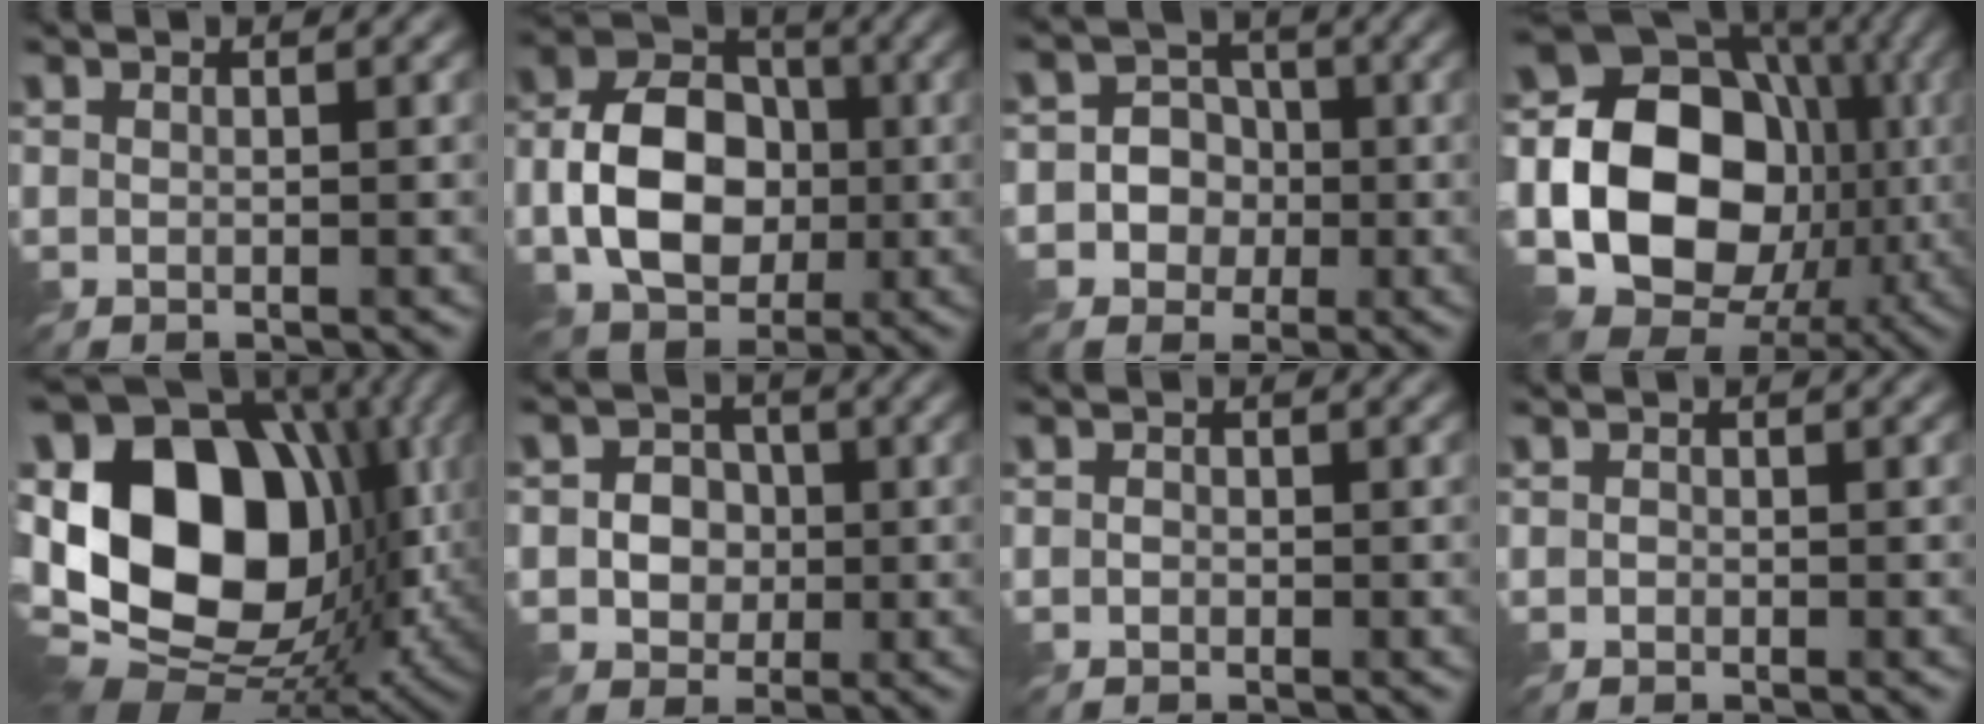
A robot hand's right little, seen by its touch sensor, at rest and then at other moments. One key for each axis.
{"total": 8.2, "fx": -1.3, "fy": 5.9, "fz": 5.5, "tx": -0.103, "ty": 0.007, "tz": -0.031}
{"total": 5.2, "fx": -1.2, "fy": 4.9, "fz": 1.1, "tx": -0.007, "ty": 0.022, "tz": -0.048}
{"total": 20.2, "fx": -1.9, "fy": 16.9, "fz": 11.0, "tx": -0.201, "ty": -0.003, "tz": -0.042}
{"total": 18.4, "fx": 0.5, "fy": 12.7, "fz": 13.3, "tx": -0.267, "ty": 0.004, "tz": 0.001}
{"total": 3.8, "fx": -0.5, "fy": 3.4, "fz": 1.6, "tx": -0.019, "ty": 0.005, "tz": -0.026}
{"total": 0.7, "fx": -0.4, "fy": 0.6, "fz": 0.1, "tx": 0.001, "ty": -0.002, "tz": -0.011}
{"total": 0.6, "fx": -0.3, "fy": 0.5, "fz": 0.1, "tx": 0.002, "ty": -0.001, "tz": -0.010}